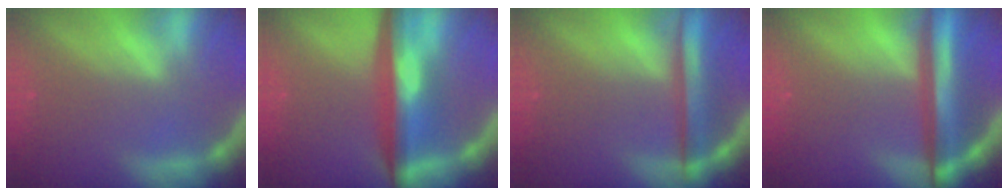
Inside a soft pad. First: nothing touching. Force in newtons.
{"total": 8.1}
{"total": 5.0}
{"total": 8.1}